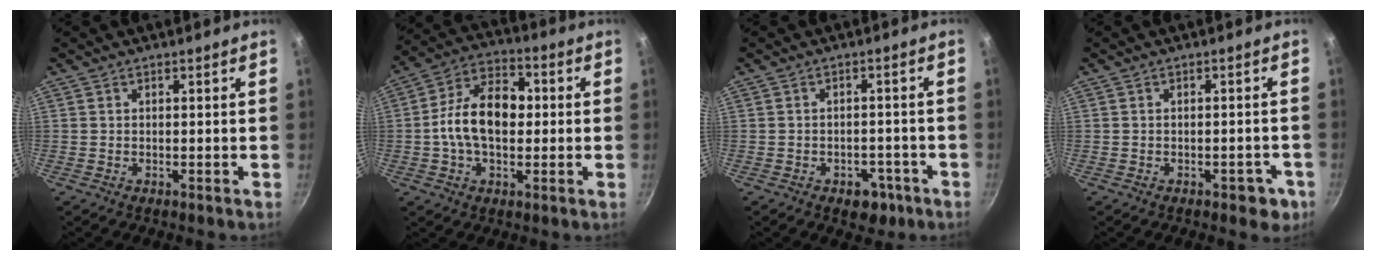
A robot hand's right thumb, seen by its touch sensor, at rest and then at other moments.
{"total": 13.8, "force": [0.0, 8.6, 10.8], "torque": [-0.181, 0.029, -0.009]}
{"total": 4.8, "force": [-2.7, 3.2, 2.4], "torque": [-0.012, 0.021, -0.032]}
{"total": 3.8, "force": [-2.1, 2.0, 2.4], "torque": [-0.015, 0.016, -0.023]}